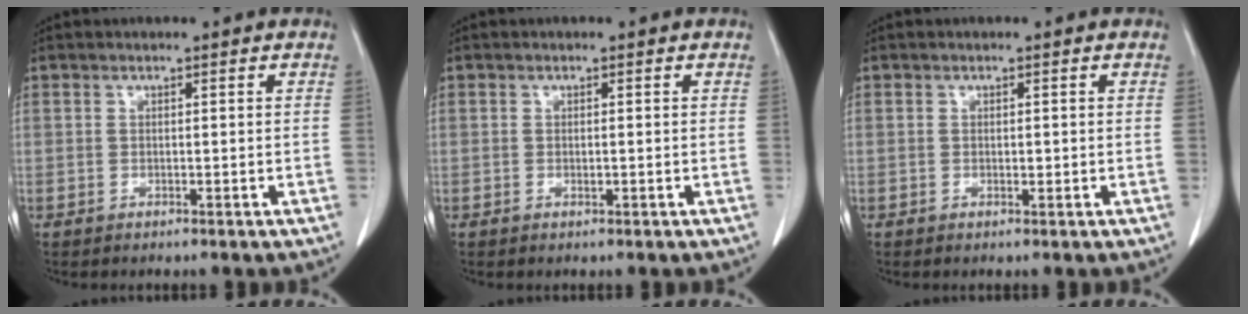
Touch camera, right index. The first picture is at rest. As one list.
[{"total": 0.5, "force": [-0.2, 0.2, 0.4], "torque": [-0.009, -0.001, -0.003]}, {"total": 0.5, "force": [-0.1, 0.3, 0.4], "torque": [-0.007, -0.001, -0.002]}]